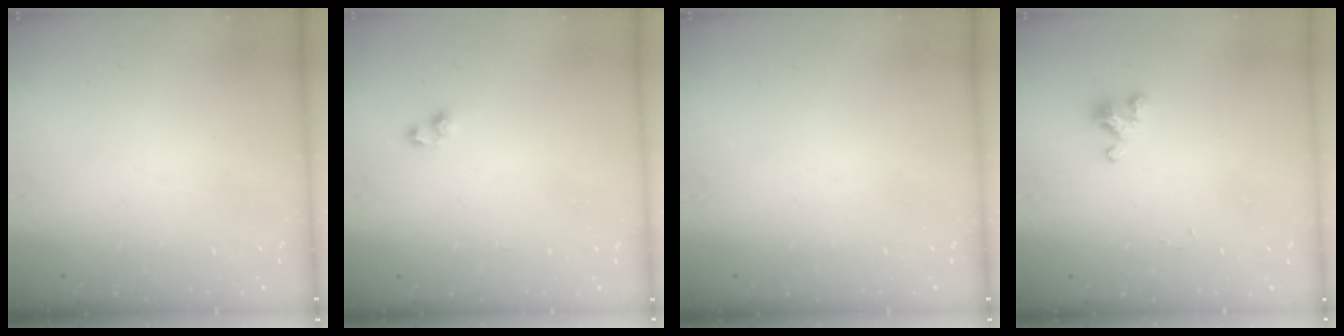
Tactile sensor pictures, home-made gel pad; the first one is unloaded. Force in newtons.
{"total": 2.4, "press": 2.0, "slide": 1.3}
{"total": 0.0}
{"total": 2.3, "press": 2.2, "slide": 0.4}